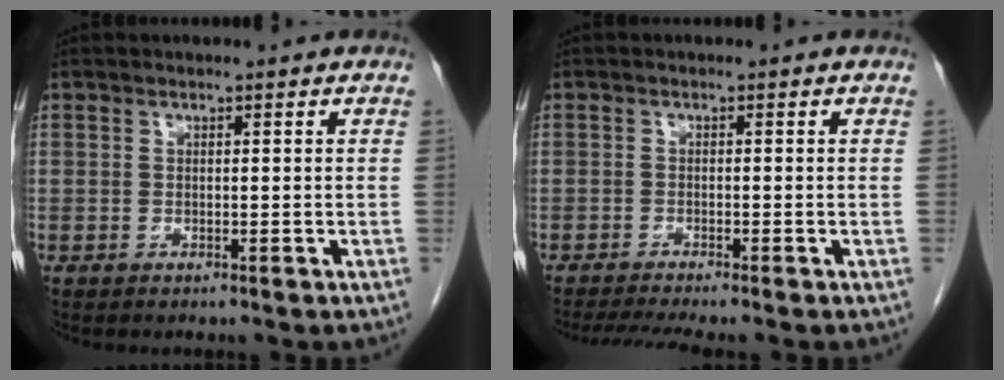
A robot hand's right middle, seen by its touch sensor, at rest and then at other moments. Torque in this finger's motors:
{"motor_torque": [0.51, -0.42, 0.03, 0.00]}